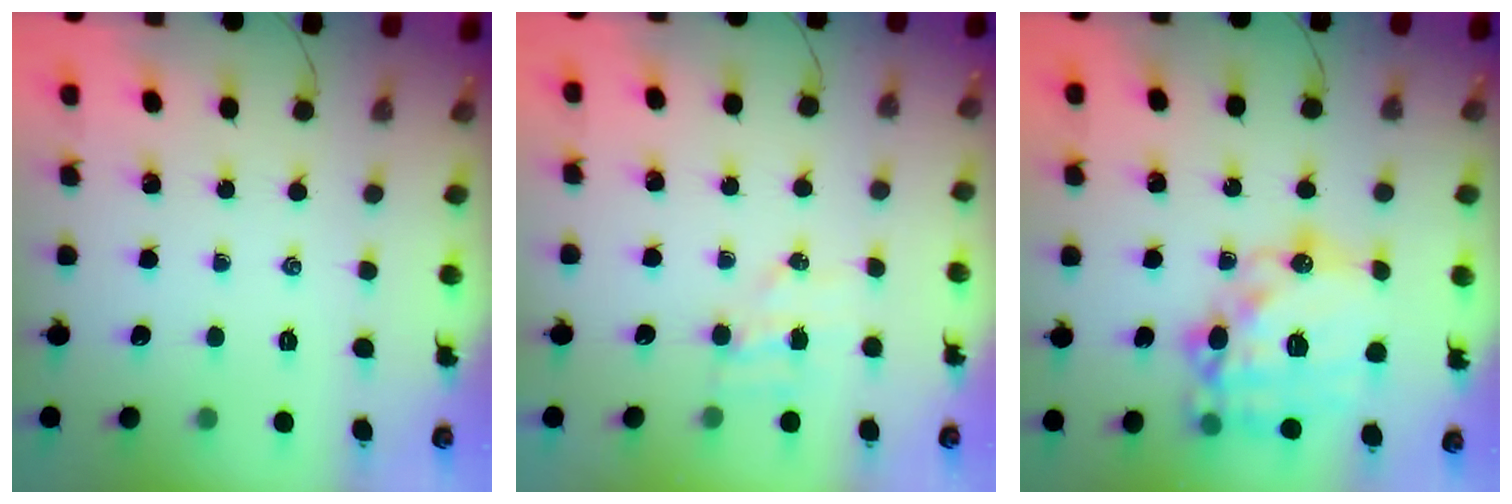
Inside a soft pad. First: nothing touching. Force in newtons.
{"total": 4.5, "press": 4.4, "slide": 0.8}
{"total": 24.0, "press": 23.7, "slide": 4.1}